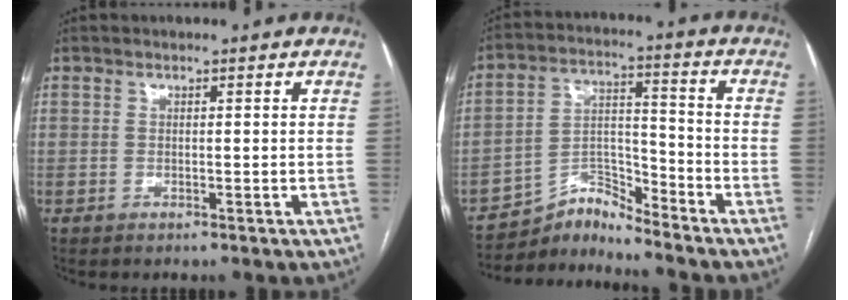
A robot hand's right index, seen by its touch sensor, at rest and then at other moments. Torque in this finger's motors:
{"motor_torque": [-0.80, -0.58, -0.61, -0.20]}